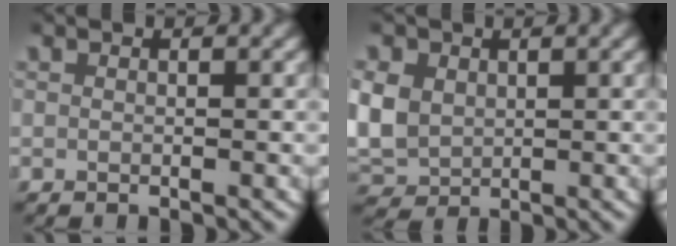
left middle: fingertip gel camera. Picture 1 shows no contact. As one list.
[{"total": 6.0, "force": [0.6, 5.3, 2.8], "torque": [-0.088, -0.014, 0.022]}]